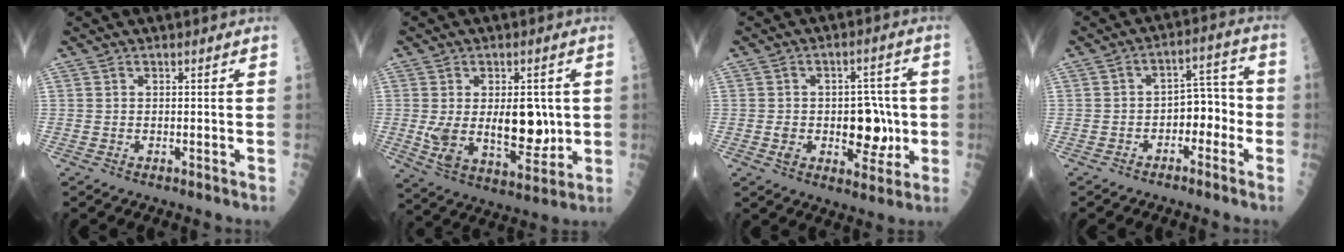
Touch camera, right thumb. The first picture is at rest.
{"total": 14.4, "force": [0.7, 7.6, 12.2], "torque": [-0.173, -0.024, 0.026]}
{"total": 11.1, "force": [-0.9, 6.9, 8.7], "torque": [-0.079, 0.015, -0.006]}
{"total": 6.9, "force": [-2.5, 4.5, 4.6], "torque": [-0.027, 0.044, -0.047]}